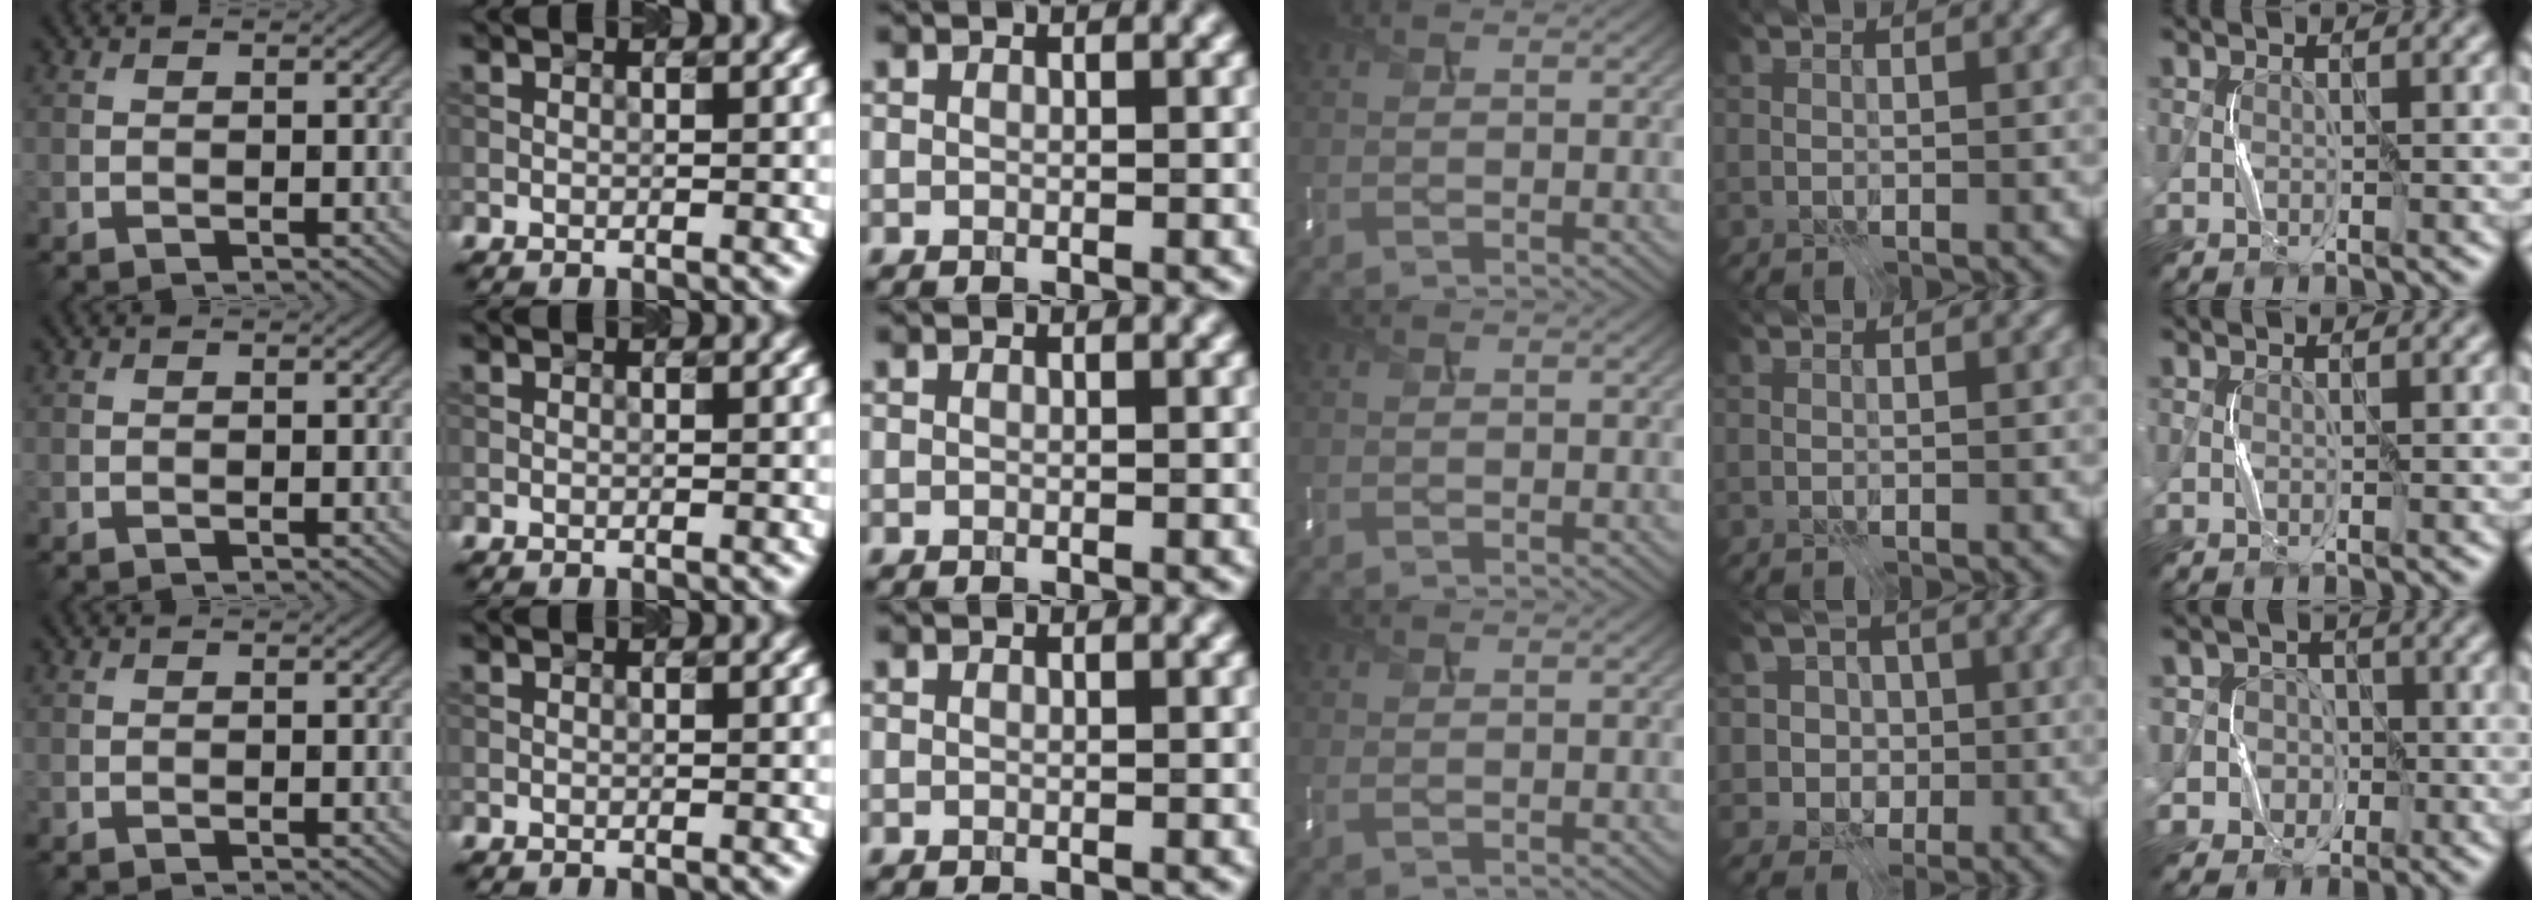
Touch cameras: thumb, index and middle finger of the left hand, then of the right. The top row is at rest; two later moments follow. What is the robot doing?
{"motion": "press", "object": "memory foam"}